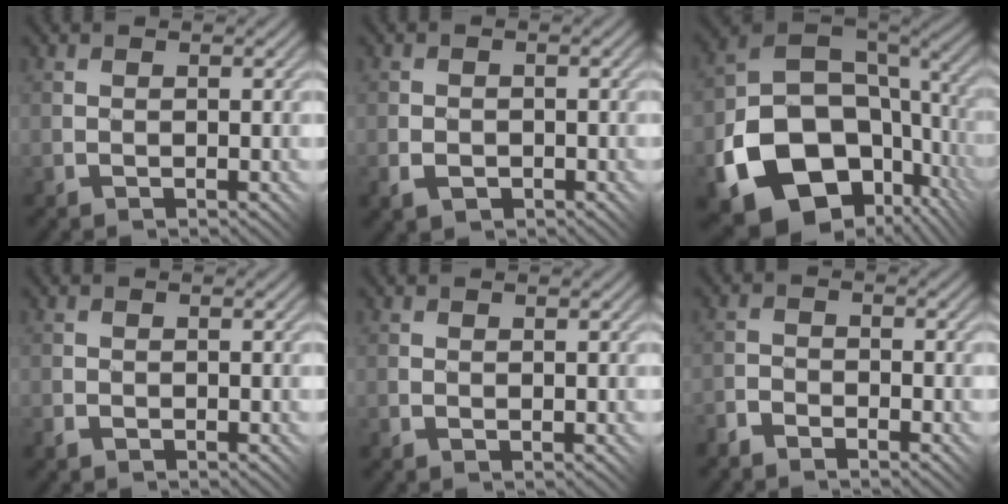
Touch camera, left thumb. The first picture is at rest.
{"total": 2.2, "force": [-1.1, 1.7, 1.0], "torque": [-0.015, -0.004, -0.022]}
{"total": 18.4, "force": [-5.8, 13.6, 11.0], "torque": [-0.252, -0.059, -0.056]}
{"total": 1.0, "force": [-0.8, 0.6, 0.2], "torque": [-0.007, -0.003, -0.018]}
{"total": 0.0}
{"total": 2.5, "force": [-2.3, 0.9, 0.6], "torque": [-0.012, 0.005, -0.049]}